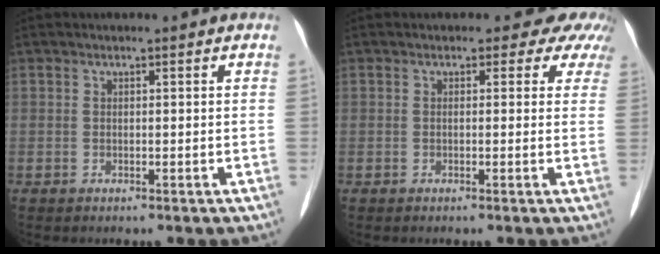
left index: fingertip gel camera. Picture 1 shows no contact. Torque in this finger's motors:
{"motor_torque": [1.11, -1.03, 0.13, 0.00]}